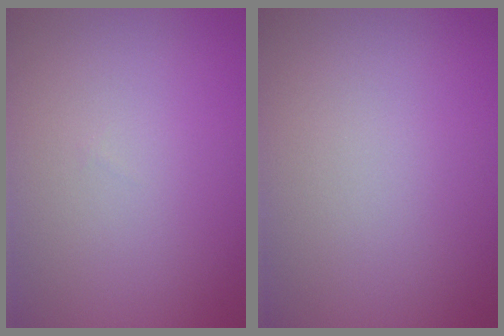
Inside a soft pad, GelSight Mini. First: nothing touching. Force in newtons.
{"total": 0.0}